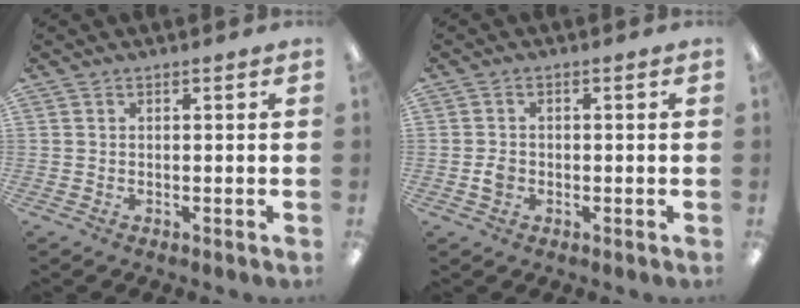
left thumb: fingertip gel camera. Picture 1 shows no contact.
{"total": 2.3, "force": [-0.4, 1.8, 1.5], "torque": [-0.026, 0.005, -0.008]}